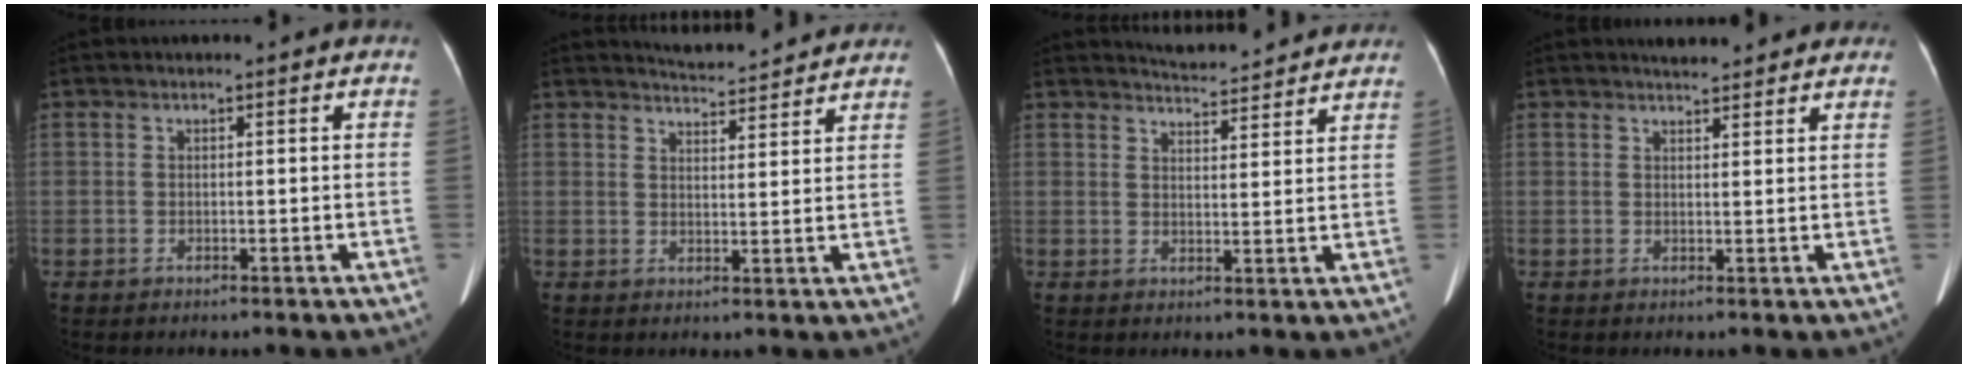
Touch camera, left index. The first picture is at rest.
{"total": 8.3, "force": [8.1, 0.9, 1.5], "torque": [-0.028, 0.009, 0.101]}
{"total": 9.1, "force": [8.9, 1.1, 1.7], "torque": [-0.028, 0.007, 0.108]}
{"total": 5.5, "force": [5.0, 1.5, 1.7], "torque": [-0.017, 0.013, 0.056]}